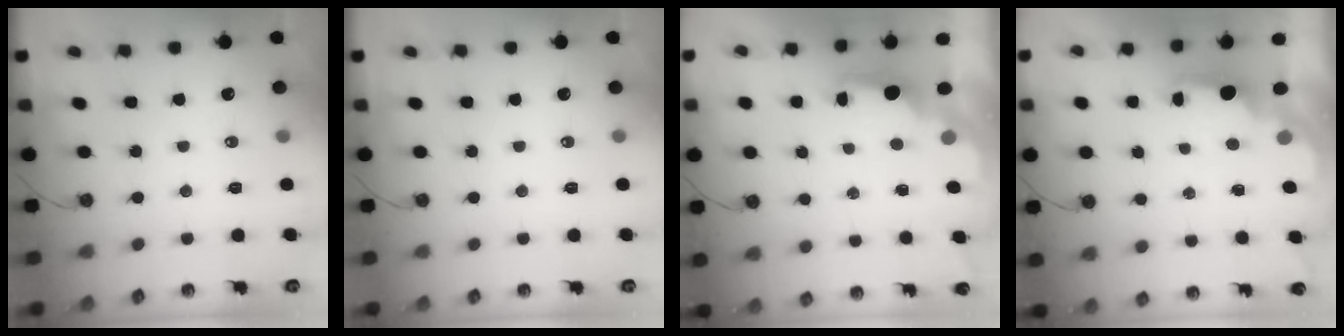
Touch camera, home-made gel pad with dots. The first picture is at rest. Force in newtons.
{"total": 0.0}
{"total": 1.9, "press": 1.7, "slide": 0.7}
{"total": 1.8, "press": 1.7, "slide": 0.7}